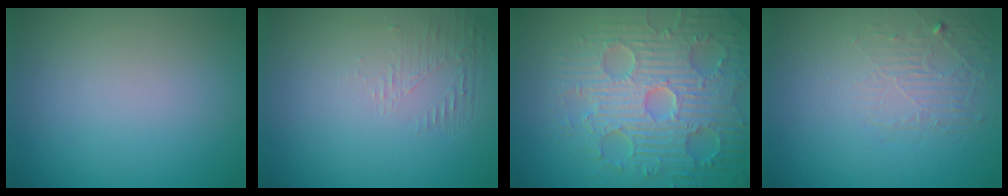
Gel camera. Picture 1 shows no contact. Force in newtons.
{"total": 1.3, "press": 0.0, "slide": 1.3}
{"total": 9.1, "press": 6.7, "slide": 6.2}
{"total": 1.9, "press": 0.6, "slide": 1.8}